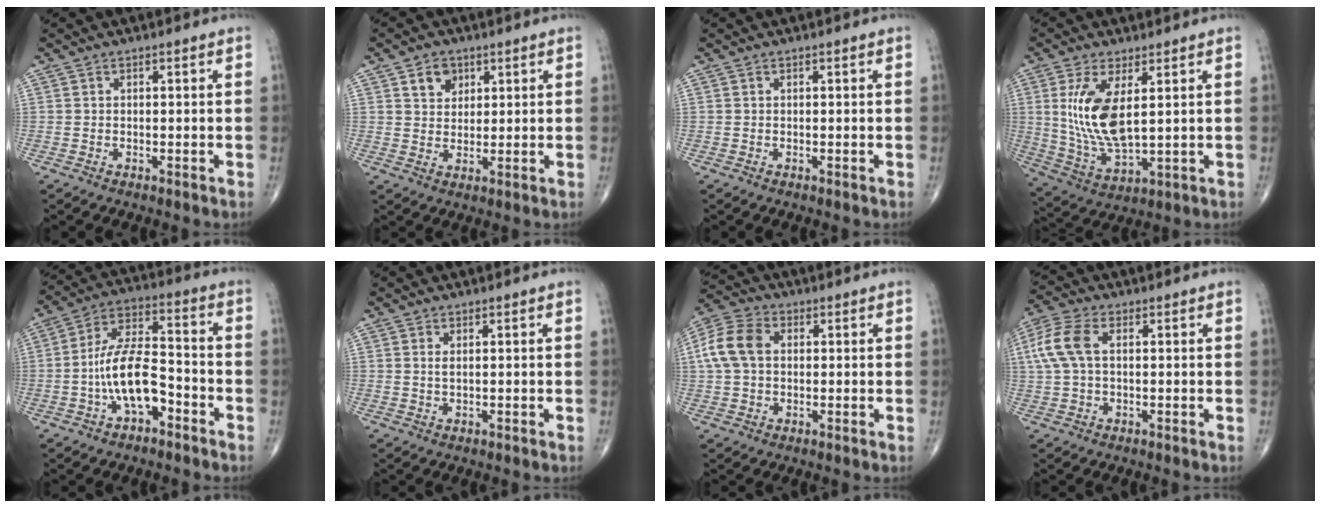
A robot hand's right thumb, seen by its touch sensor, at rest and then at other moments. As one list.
[{"total": 4.9, "force": [2.4, 3.7, 2.1], "torque": [-0.013, -0.012, 0.041]}, {"total": 0.0}, {"total": 12.6, "force": [2.8, 5.2, 11.1], "torque": [-0.227, -0.021, 0.070]}, {"total": 12.2, "force": [-4.2, 5.9, 9.8], "torque": [-0.177, 0.049, -0.081]}, {"total": 1.2, "force": [0.4, 0.4, 1.0], "torque": [-0.022, -0.001, 0.010]}, {"total": 9.1, "force": [1.3, 6.5, 6.3], "torque": [-0.134, 0.023, 0.019]}, {"total": 8.3, "force": [1.5, 4.6, 6.7], "torque": [-0.170, 0.022, 0.029]}]